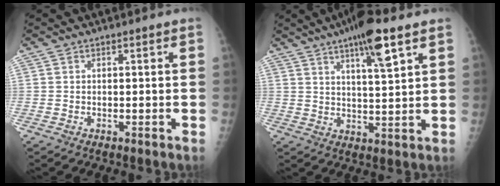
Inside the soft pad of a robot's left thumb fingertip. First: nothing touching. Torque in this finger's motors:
{"motor_torque": [1.14, 0.90, 0.84, -0.73, 0.31]}